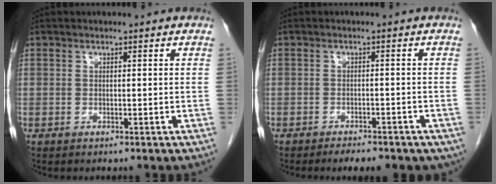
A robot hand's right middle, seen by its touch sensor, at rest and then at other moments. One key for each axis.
{"total": 6.2, "fx": -4.8, "fy": 2.2, "fz": 3.3, "tx": -0.036, "ty": -0.002, "tz": -0.055}